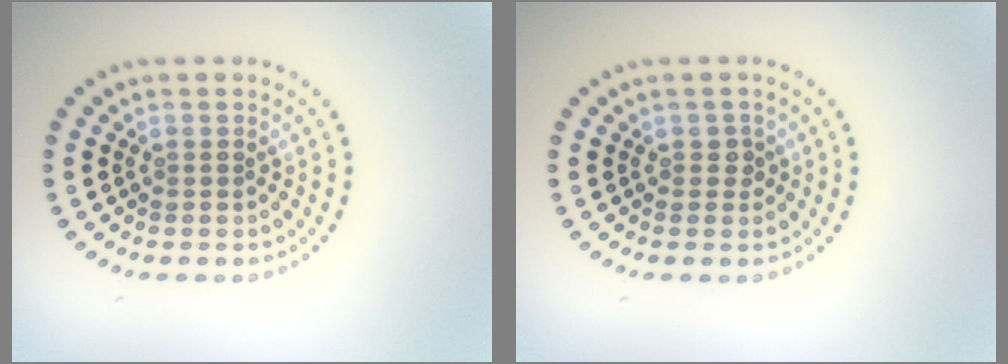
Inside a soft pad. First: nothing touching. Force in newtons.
{"total": 1.0, "press": 0.9, "slide": 0.4}